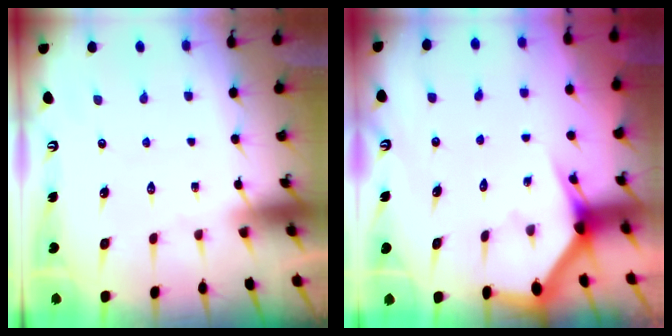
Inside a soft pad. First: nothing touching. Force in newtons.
{"total": 2.8, "press": 2.8, "slide": 0.1}